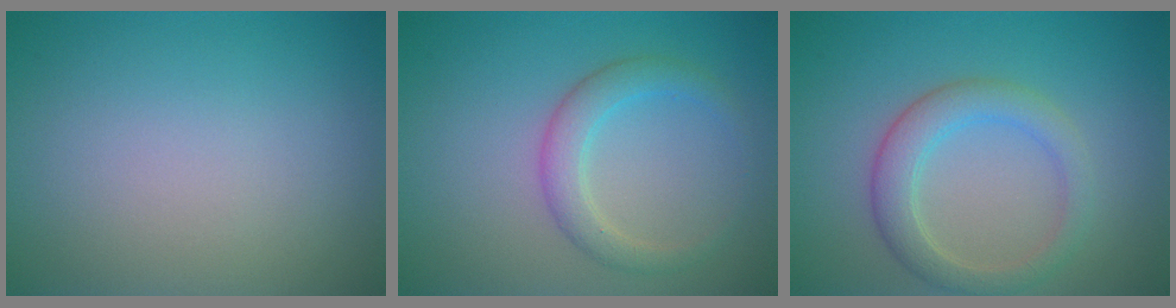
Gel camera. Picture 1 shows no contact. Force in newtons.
{"total": 2.8, "press": 2.8, "slide": 0.1}
{"total": 3.5, "press": 3.5, "slide": 0.1}